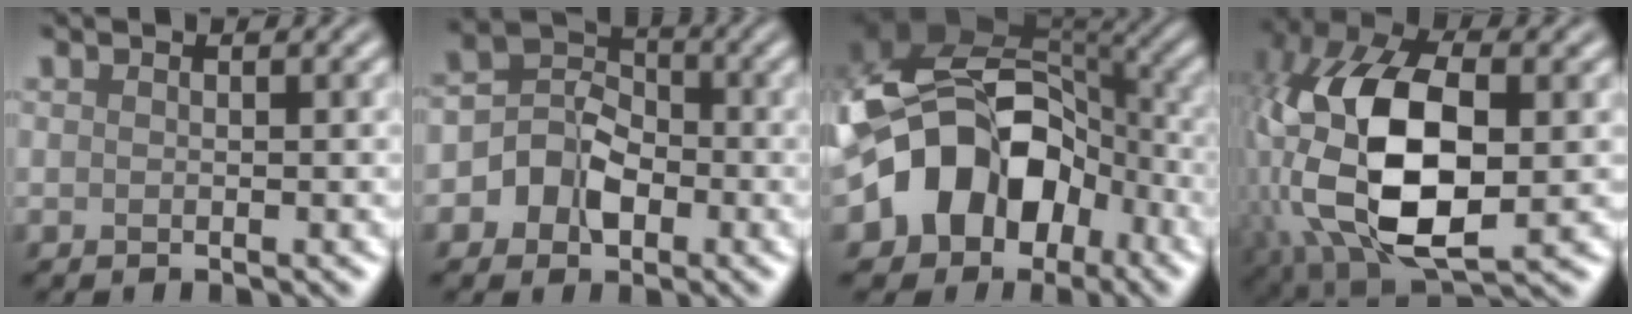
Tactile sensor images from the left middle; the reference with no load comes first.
{"total": 4.6, "force": [-1.5, 3.7, 2.3], "torque": [-0.029, 0.009, -0.035]}
{"total": 12.1, "force": [-3.7, 9.2, 7.0], "torque": [-0.119, 0.005, -0.075]}
{"total": 14.8, "force": [-0.9, 8.4, 12.1], "torque": [-0.270, -0.017, -0.009]}